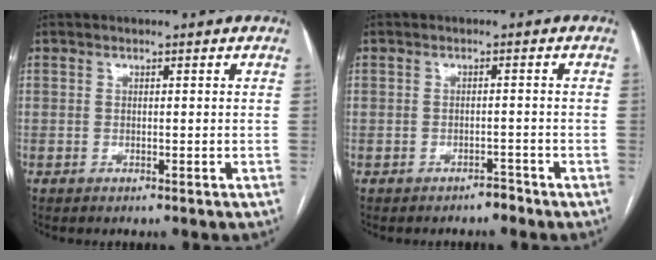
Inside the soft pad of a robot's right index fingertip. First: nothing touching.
{"total": 1.6, "force": [-1.4, 0.5, 0.4], "torque": [-0.004, 0.001, -0.020]}